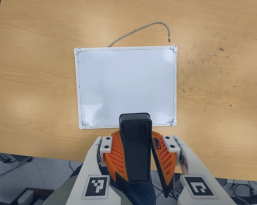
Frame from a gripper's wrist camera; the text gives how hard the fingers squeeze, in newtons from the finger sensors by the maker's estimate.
{"total": 11.3, "left": 10.7, "right": 11.9}